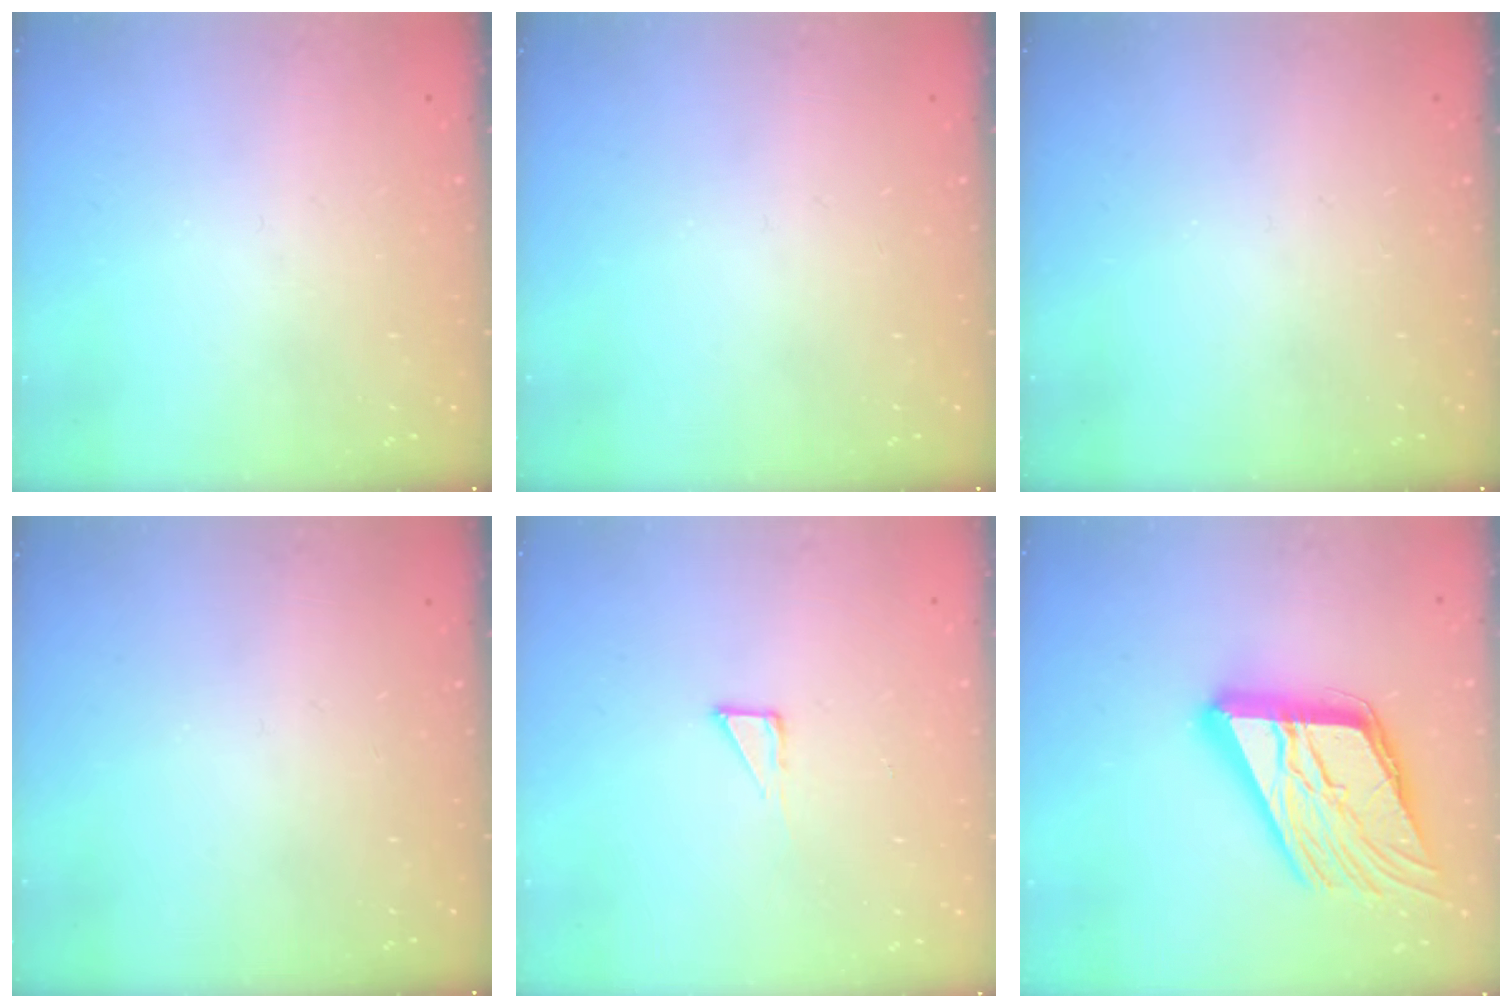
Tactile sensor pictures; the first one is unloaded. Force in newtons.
{"total": 0.0}
{"total": 0.0}
{"total": 0.0}
{"total": 3.3, "press": 3.3, "slide": 0.3}
{"total": 25.0, "press": 24.8, "slide": 2.8}